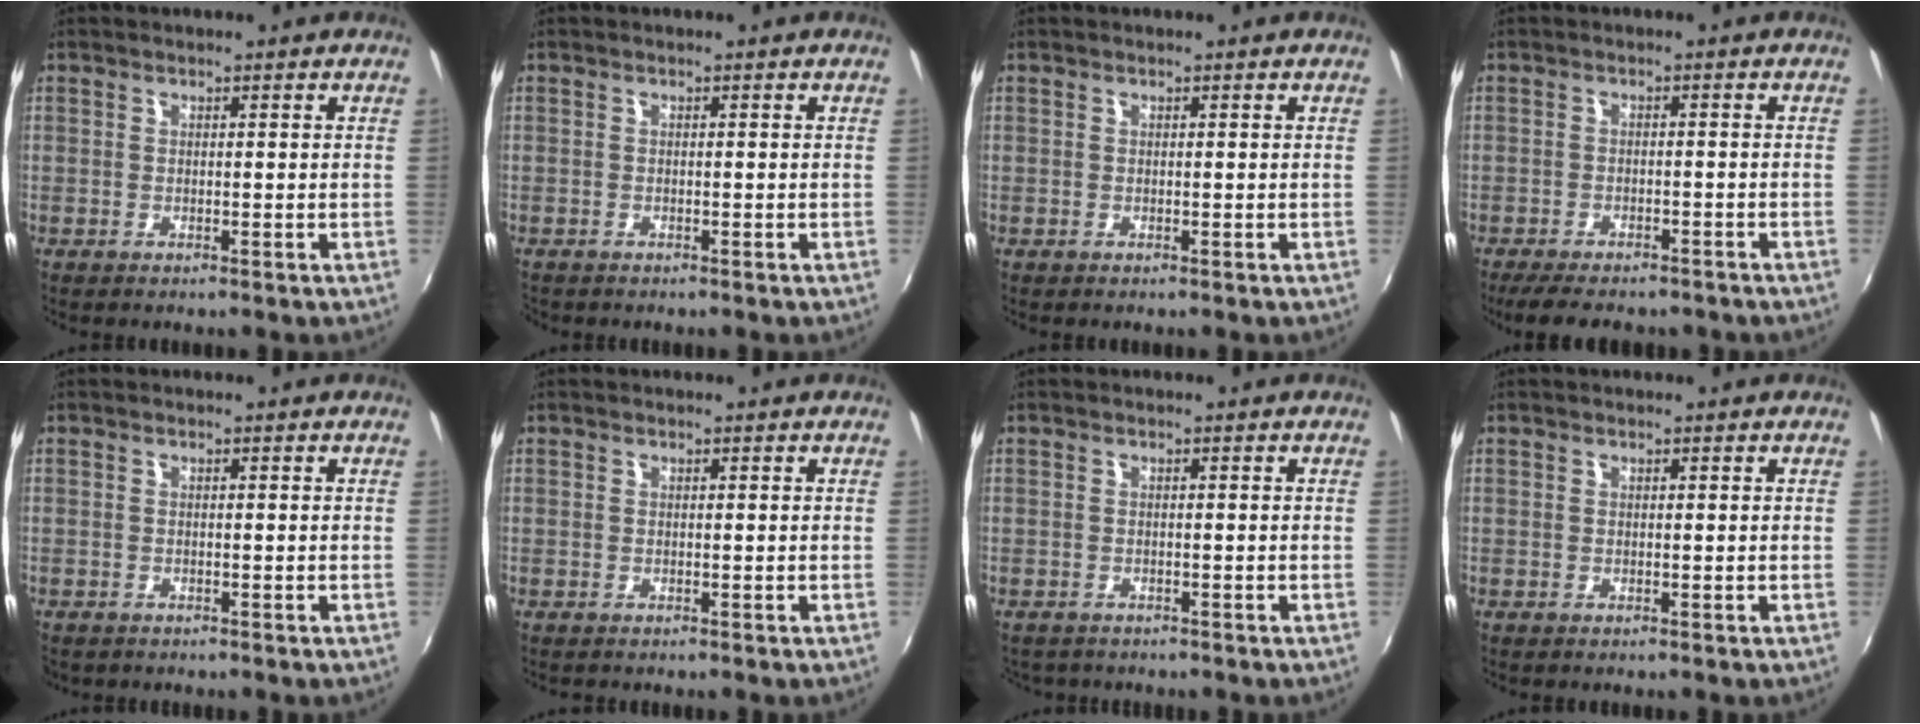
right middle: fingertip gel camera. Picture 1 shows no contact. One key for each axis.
{"total": 0.6, "fx": -0.5, "fy": 0.3, "fz": 0.0, "tx": -0.002, "ty": -0.002, "tz": -0.010}
{"total": 0.0}
{"total": 10.3, "fx": -8.4, "fy": 3.2, "fz": 5.0, "tx": -0.110, "ty": -0.027, "tz": -0.125}
{"total": 1.1, "fx": -0.8, "fy": 0.7, "fz": 0.1, "tx": -0.008, "ty": -0.002, "tz": -0.013}
{"total": 0.0}
{"total": 2.5, "fx": -2.1, "fy": 1.3, "fz": 0.4, "tx": -0.013, "ty": -0.010, "tz": -0.031}
{"total": 0.0}